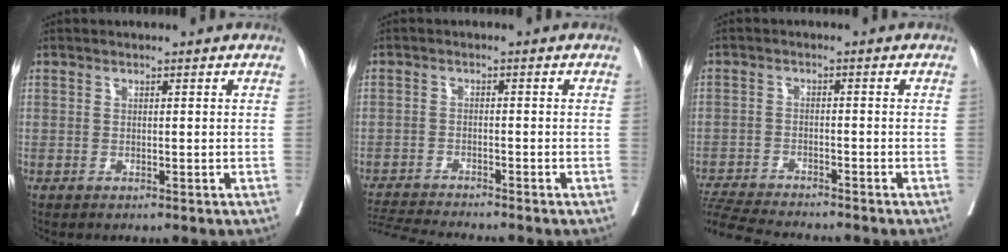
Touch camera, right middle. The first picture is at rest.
{"total": 6.8, "force": [-6.6, -1.1, 1.5], "torque": [-0.029, -0.016, -0.113]}
{"total": 10.1, "force": [-9.5, 0.2, 3.4], "torque": [-0.063, -0.012, -0.158]}